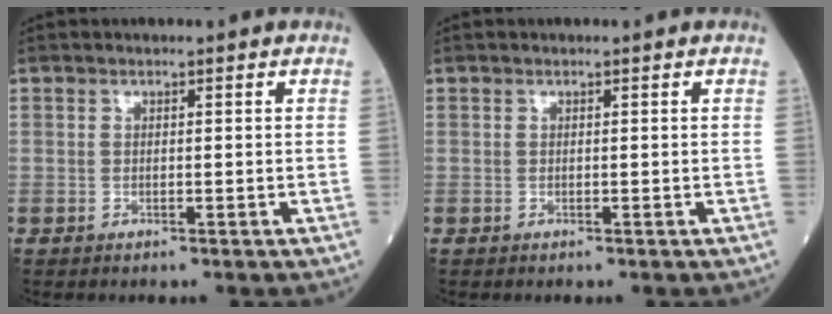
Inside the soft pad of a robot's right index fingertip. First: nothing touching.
{"total": 0.0}